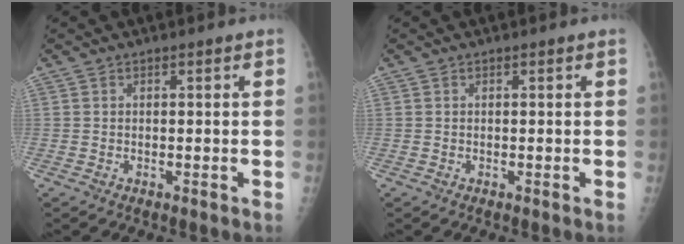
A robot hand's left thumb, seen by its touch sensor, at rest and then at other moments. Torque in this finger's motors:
{"motor_torque": [-0.03, -0.03, -0.07, -0.12, -0.02]}